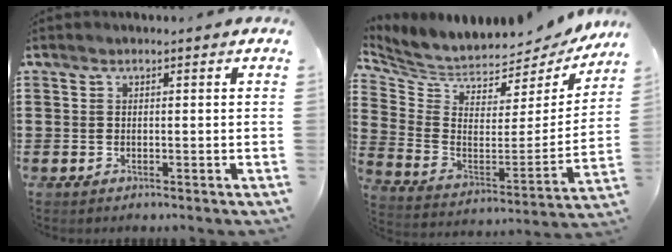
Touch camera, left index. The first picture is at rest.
{"total": 4.3, "force": [4.0, 1.5, 0.5], "torque": [-0.039, -0.051, 0.068]}